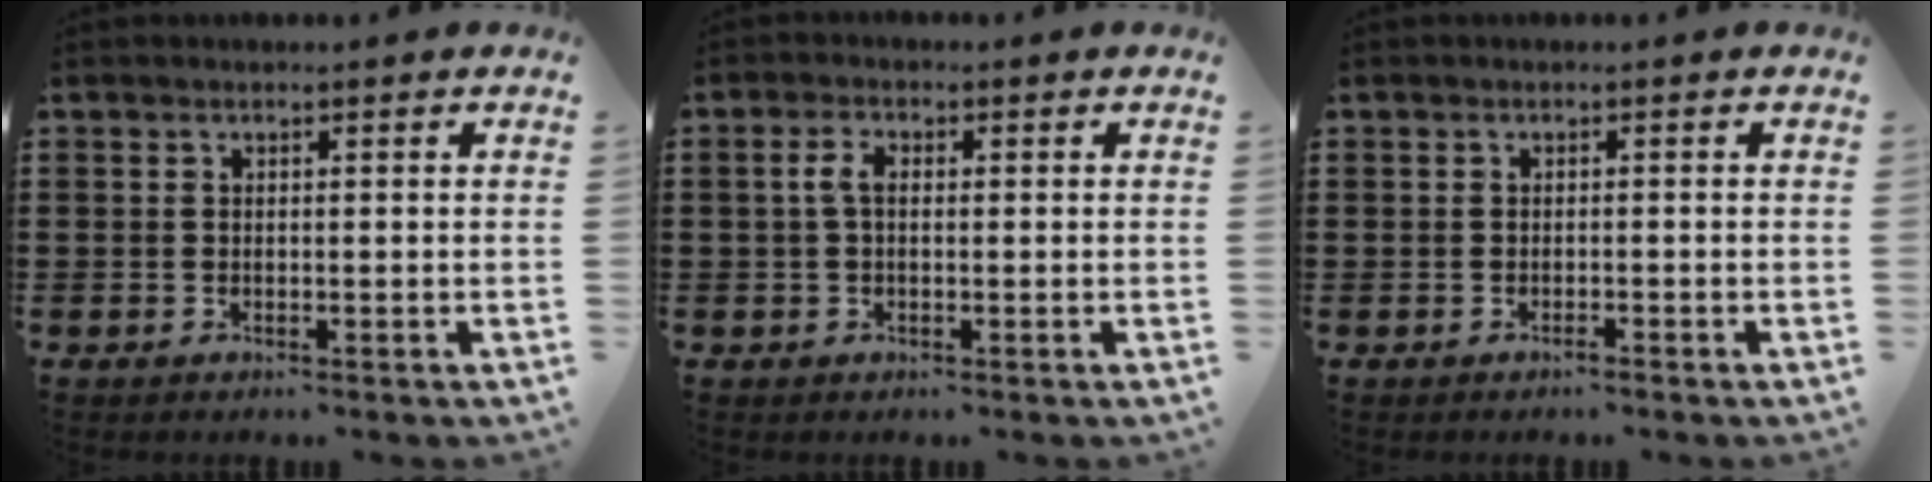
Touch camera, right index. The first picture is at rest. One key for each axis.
{"total": 2.9, "fx": 0.2, "fy": 1.5, "fz": 2.5, "tx": -0.058, "ty": 0.005, "tz": -0.001}
{"total": 0.7, "fx": -0.7, "fy": 0.1, "fz": 0.1, "tx": -0.003, "ty": 0.000, "tz": -0.014}